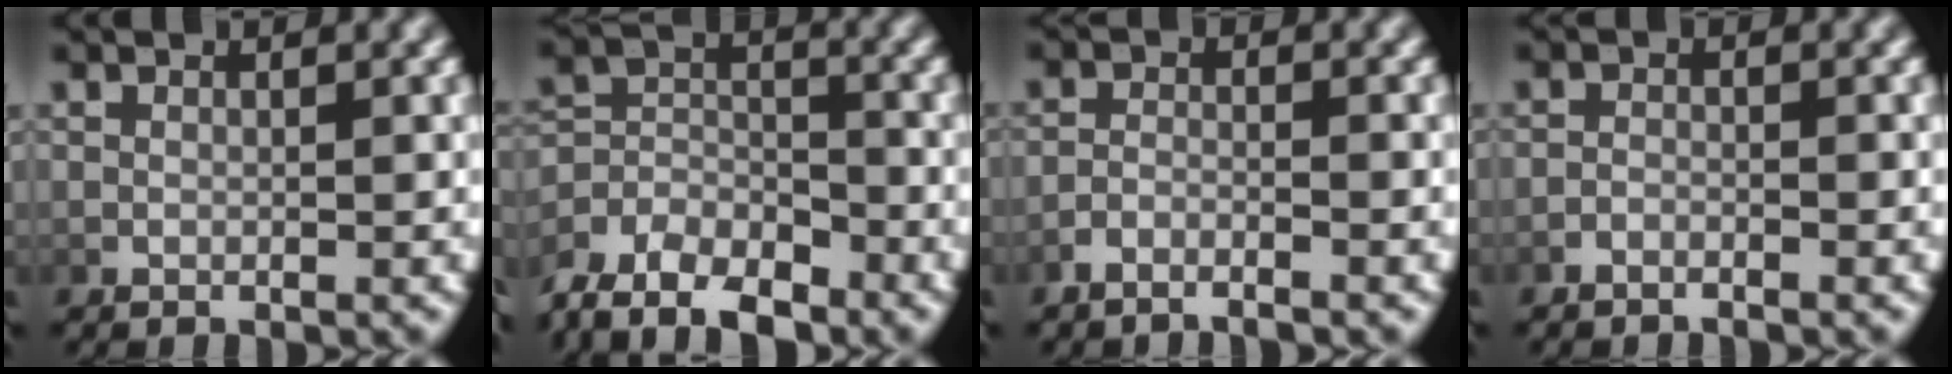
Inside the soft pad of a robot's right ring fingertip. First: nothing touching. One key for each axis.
{"total": 7.7, "fx": -4.7, "fy": 4.9, "fz": 3.7, "tx": -0.086, "ty": -0.033, "tz": -0.072}
{"total": 2.5, "fx": -2.3, "fy": 0.3, "fz": 0.9, "tx": -0.016, "ty": -0.003, "tz": -0.044}
{"total": 1.3, "fx": -1.2, "fy": 0.2, "fz": 0.1, "tx": -0.007, "ty": -0.004, "tz": -0.025}